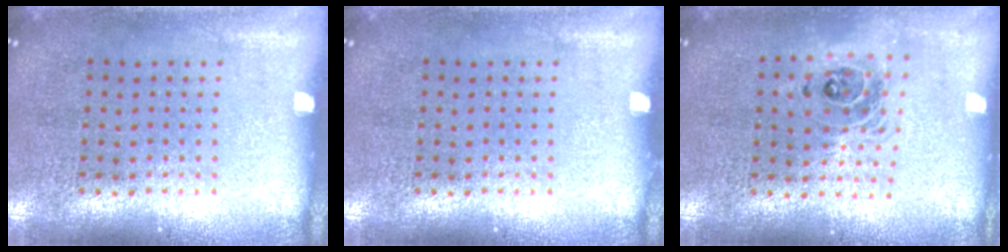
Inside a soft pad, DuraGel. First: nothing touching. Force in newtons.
{"total": 0.0}
{"total": 1.4, "press": 1.2, "slide": 0.7}